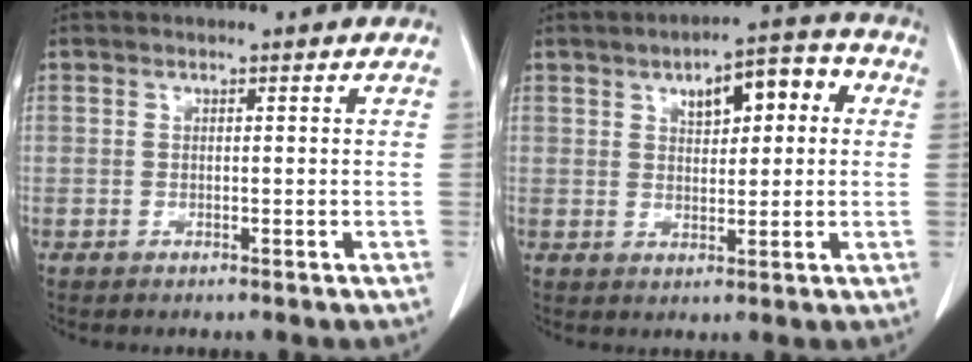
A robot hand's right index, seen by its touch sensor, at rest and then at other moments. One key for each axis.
{"total": 8.2, "fx": 2.7, "fy": 3.4, "fz": 7.0, "tx": -0.092, "ty": 0.029, "tz": 0.036}